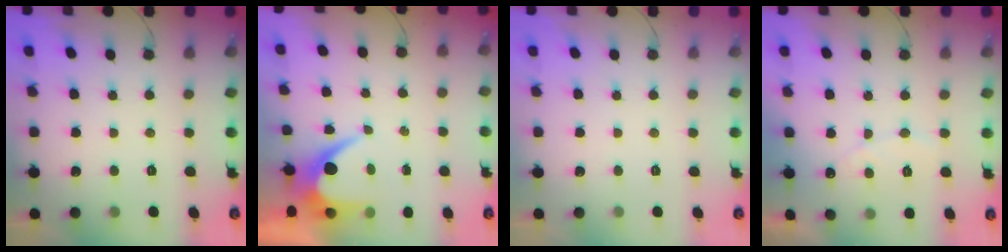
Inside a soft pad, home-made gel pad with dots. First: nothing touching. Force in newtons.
{"total": 6.9, "press": 6.8, "slide": 0.6}
{"total": 0.0}
{"total": 6.7, "press": 6.7, "slide": 0.2}